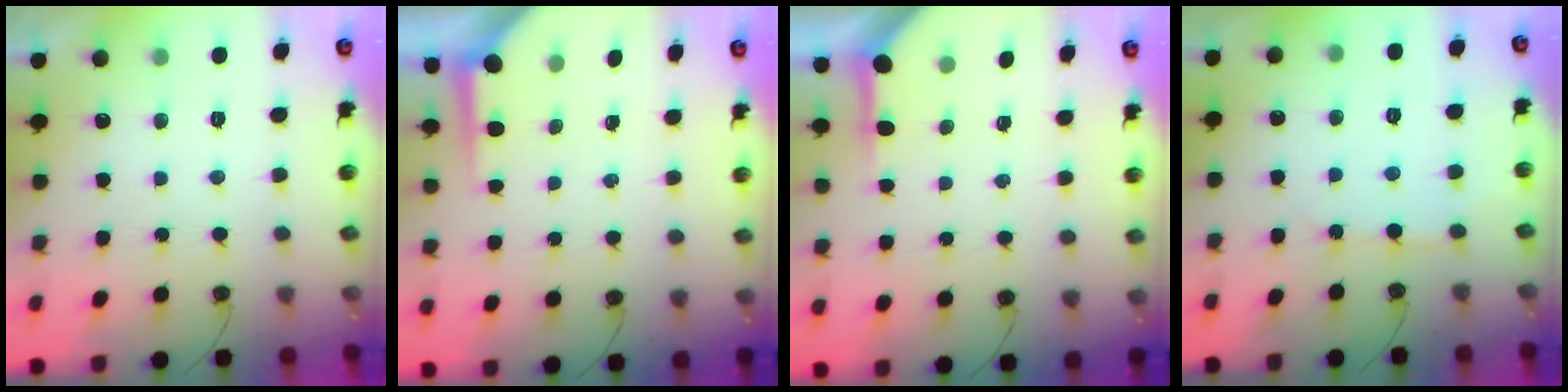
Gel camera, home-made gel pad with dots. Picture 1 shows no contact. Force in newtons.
{"total": 4.1, "press": 4.1, "slide": 0.4}
{"total": 3.8, "press": 3.7, "slide": 0.3}
{"total": 3.6, "press": 3.6, "slide": 0.3}